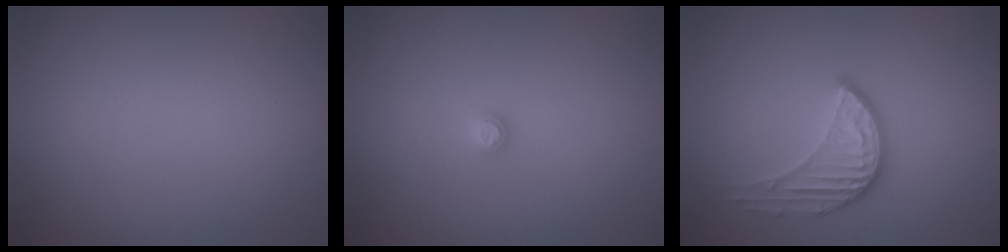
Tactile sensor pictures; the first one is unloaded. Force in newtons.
{"total": 0.8, "press": 0.8, "slide": 0.1}
{"total": 3.5, "press": 3.1, "slide": 1.7}